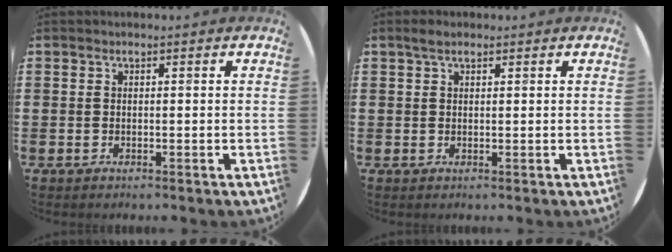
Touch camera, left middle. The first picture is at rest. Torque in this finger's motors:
{"motor_torque": [0.35, -0.30, 0.02, 0.00]}